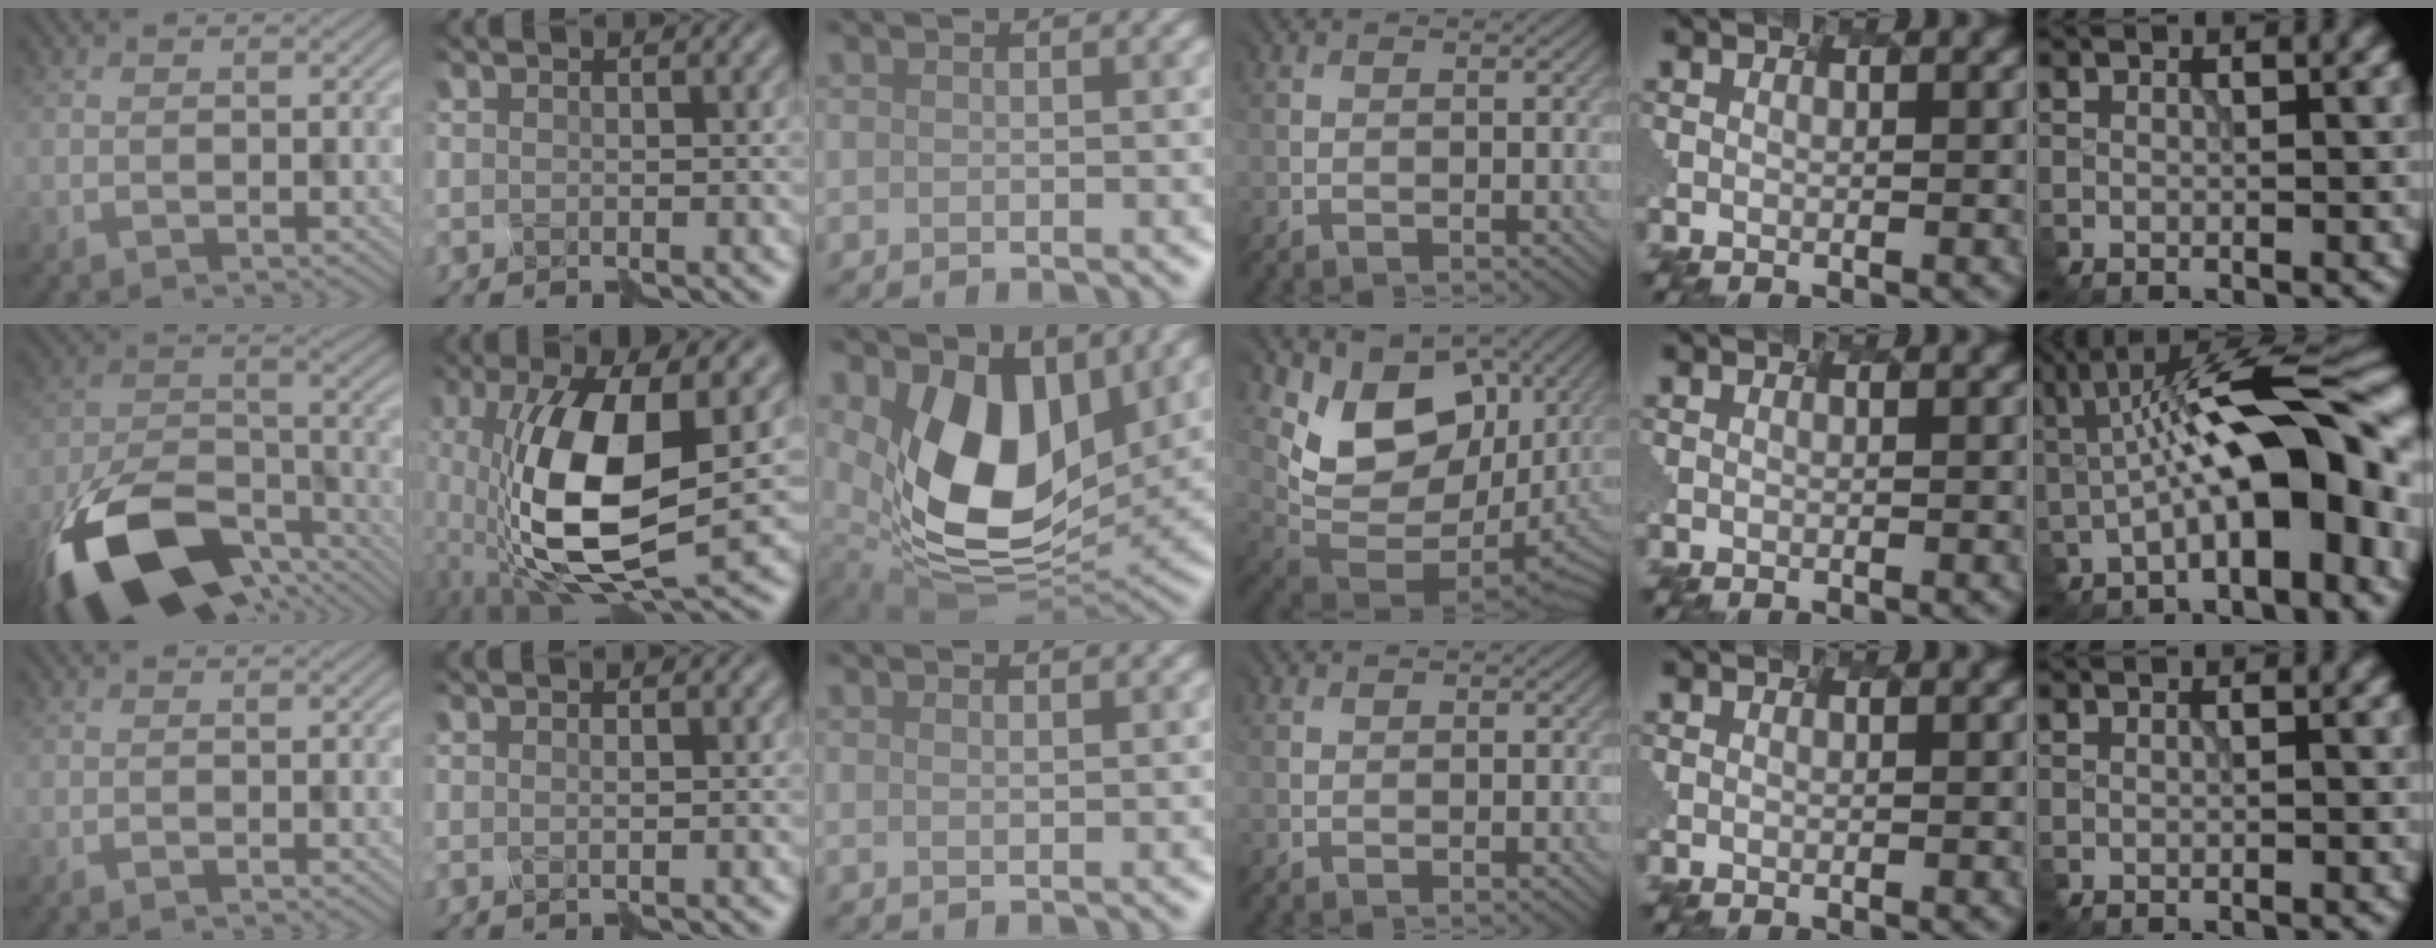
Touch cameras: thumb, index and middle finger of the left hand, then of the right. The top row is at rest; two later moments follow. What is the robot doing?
{"motion": "disassemble", "object": "markers"}